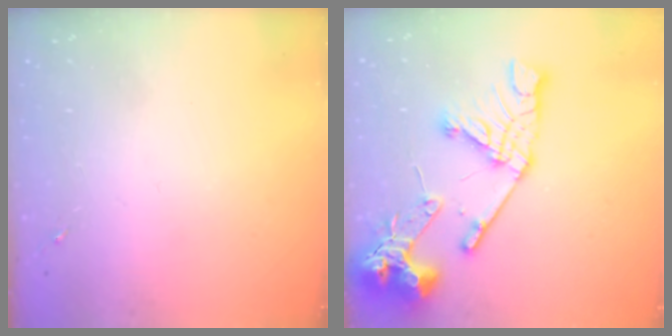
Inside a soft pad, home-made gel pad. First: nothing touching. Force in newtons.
{"total": 20.6, "press": 20.5, "slide": 2.4}